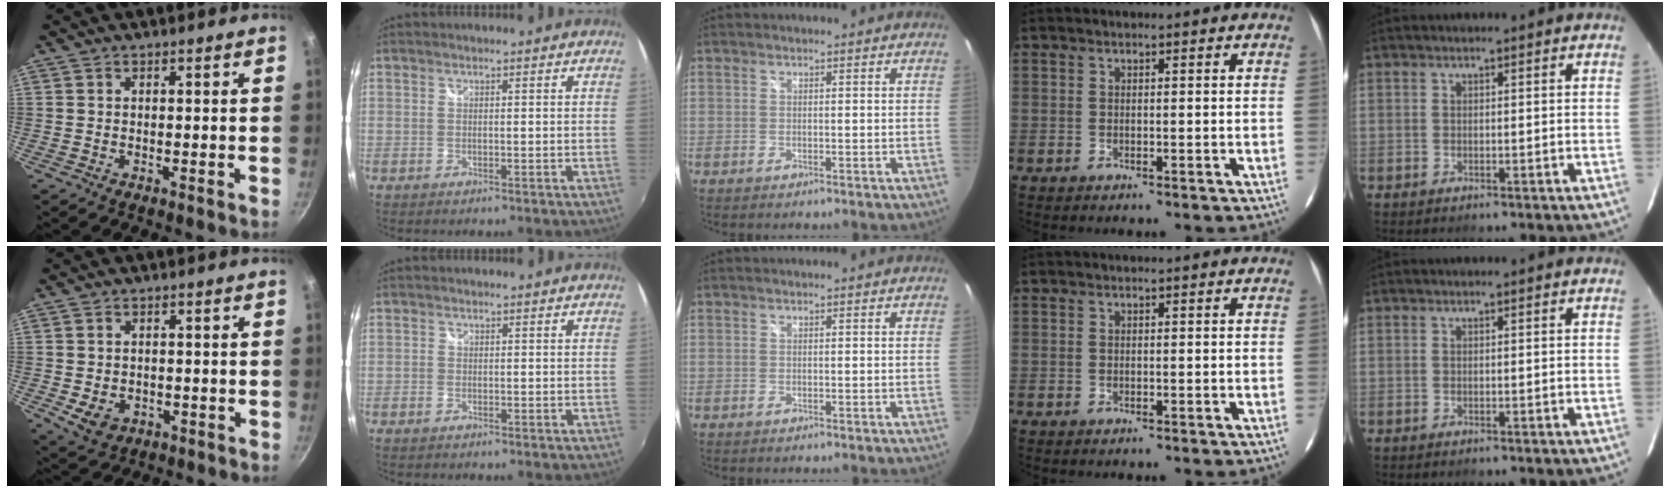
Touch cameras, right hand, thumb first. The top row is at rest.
{"thumb": {"total": 5.0, "force": [-1.3, 3.9, 2.8], "torque": [-0.036, 0.000, -0.008]}, "index": {"total": 0.9, "force": [-0.7, 0.6, 0.1], "torque": [-0.004, -0.003, -0.015]}}